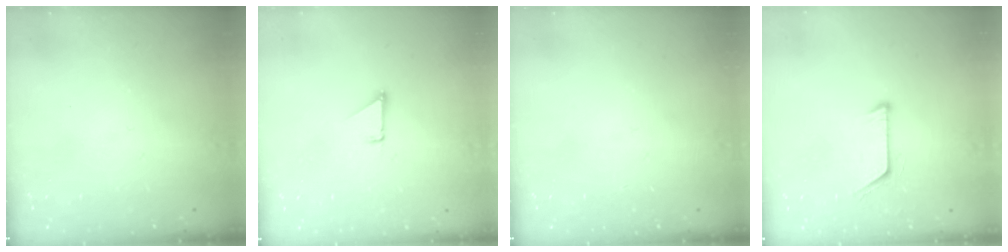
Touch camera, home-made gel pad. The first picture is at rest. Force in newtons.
{"total": 1.5, "press": 1.5, "slide": 0.1}
{"total": 0.0}
{"total": 6.9, "press": 6.9, "slide": 0.7}